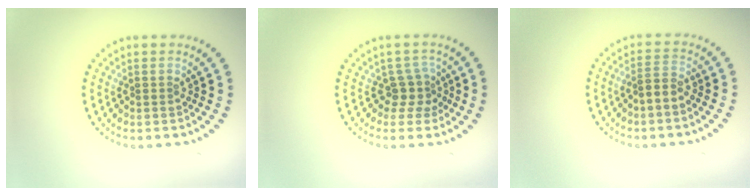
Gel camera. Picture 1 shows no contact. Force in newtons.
{"total": 2.2, "press": 1.5, "slide": 1.6}
{"total": 1.7, "press": 1.5, "slide": 0.8}